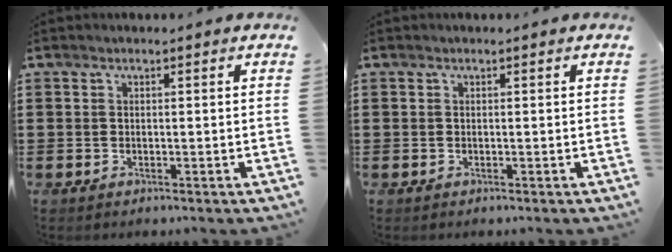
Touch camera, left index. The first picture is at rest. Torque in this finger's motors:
{"motor_torque": [0.04, 0.04, 0.00, 0.00]}